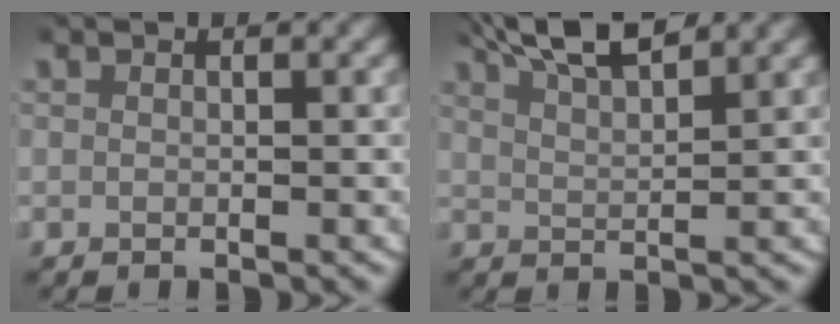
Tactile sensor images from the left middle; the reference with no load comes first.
{"total": 5.8, "force": [4.9, 1.2, 2.9], "torque": [-0.063, 0.004, 0.085]}